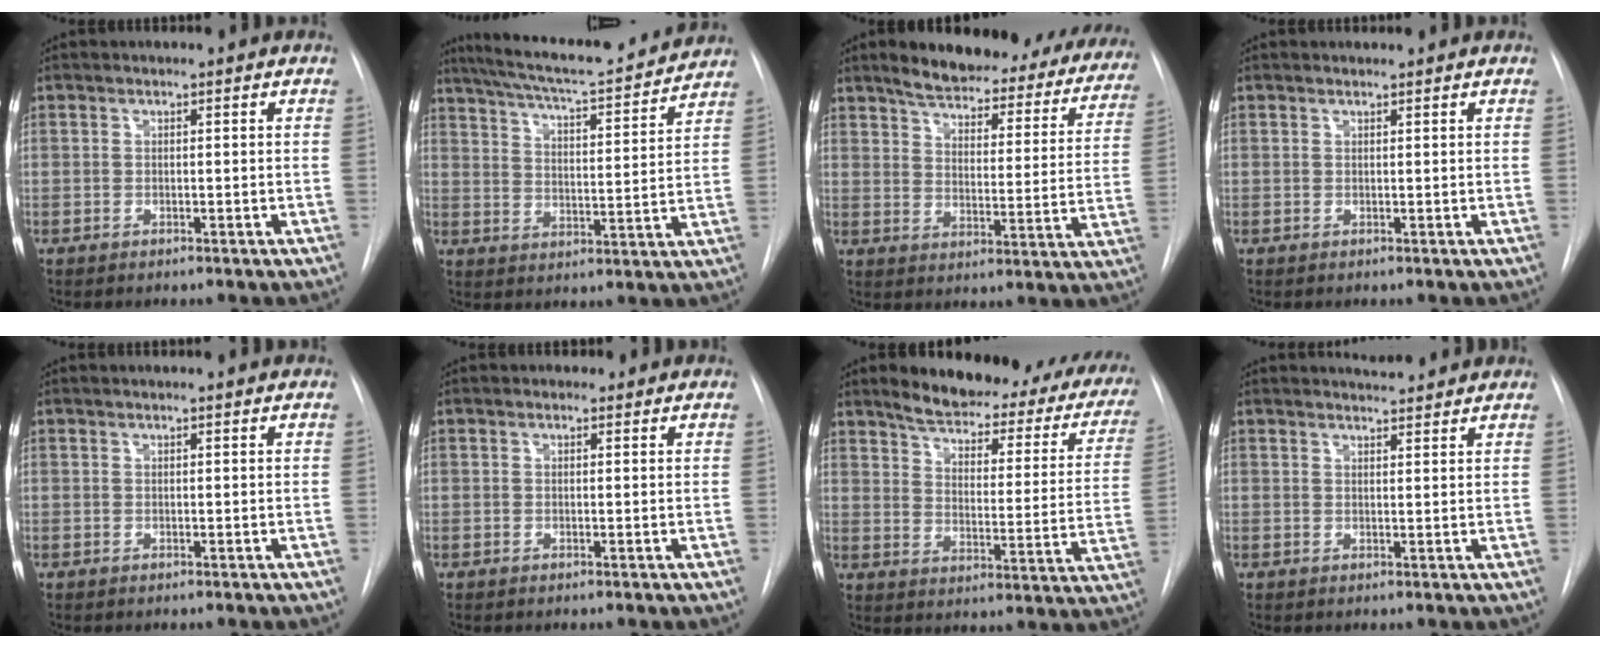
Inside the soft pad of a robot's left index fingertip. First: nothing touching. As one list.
[{"total": 19.5, "force": [17.7, 2.5, 8.0], "torque": [-0.133, 0.003, 0.246]}, {"total": 26.8, "force": [23.0, 7.8, 11.3], "torque": [-0.150, -0.033, 0.273]}, {"total": 0.8, "force": [0.8, 0.0, 0.0], "torque": [-0.008, 0.004, 0.016]}, {"total": 2.7, "force": [2.6, 0.1, 0.8], "torque": [-0.012, 0.016, 0.029]}, {"total": 1.2, "force": [1.0, 0.7, 0.2], "torque": [-0.002, 0.007, 0.011]}, {"total": 24.6, "force": [20.1, 7.4, 12.1], "torque": [-0.151, -0.029, 0.234]}, {"total": 4.4, "force": [4.2, 0.5, 0.9], "torque": [-0.020, 0.011, 0.054]}]